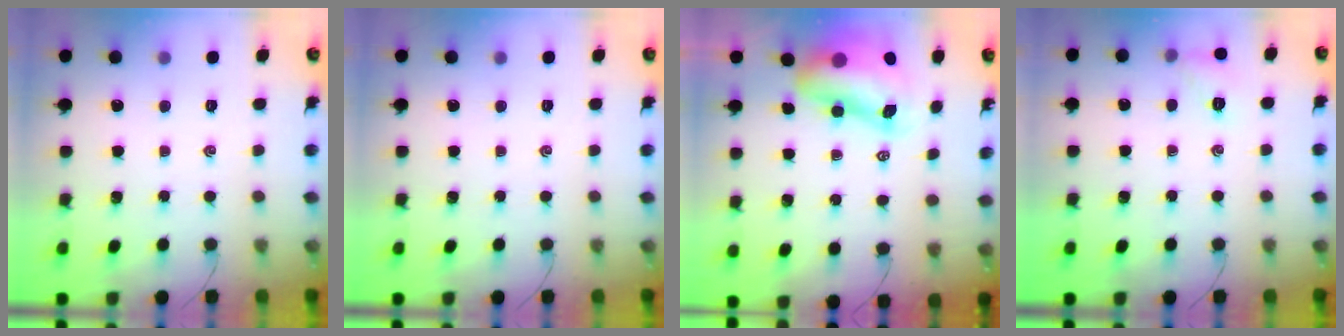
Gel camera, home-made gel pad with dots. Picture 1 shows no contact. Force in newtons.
{"total": 0.0}
{"total": 11.3, "press": 10.8, "slide": 3.4}
{"total": 7.2, "press": 7.0, "slide": 1.4}